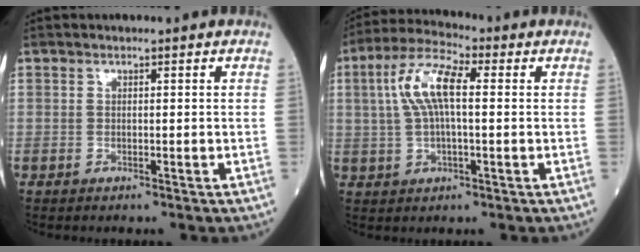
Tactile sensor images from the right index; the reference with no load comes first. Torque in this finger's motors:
{"motor_torque": [0.54, 0.45, 0.31, 0.18]}